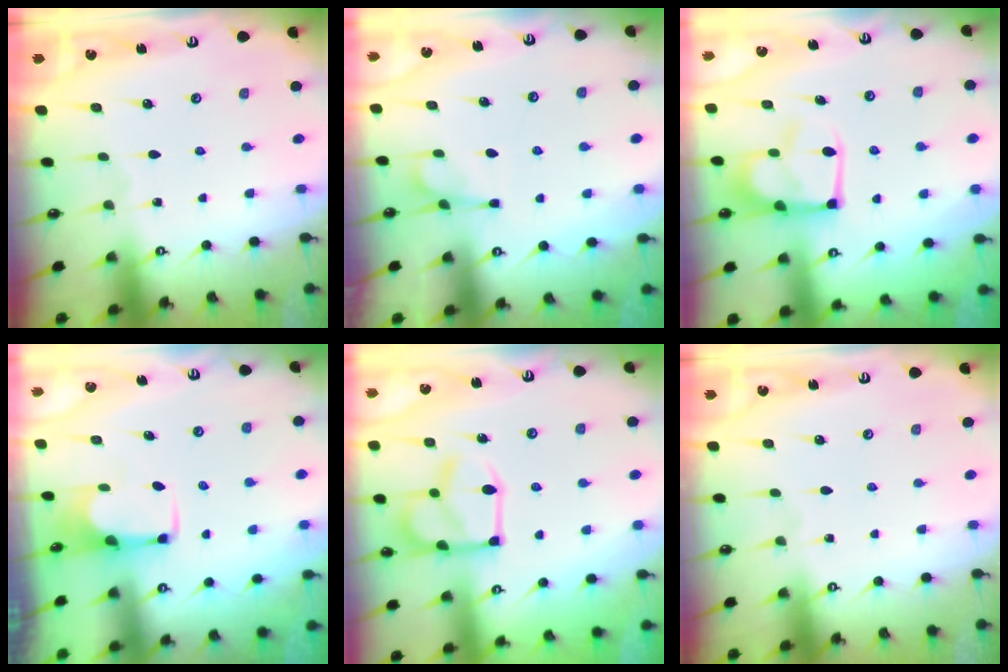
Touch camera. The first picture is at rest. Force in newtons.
{"total": 1.1, "press": 0.0, "slide": 1.1}
{"total": 5.5, "press": 5.3, "slide": 1.2}
{"total": 1.8, "press": 1.6, "slide": 0.9}
{"total": 11.1, "press": 11.1, "slide": 0.4}
{"total": 0.0}